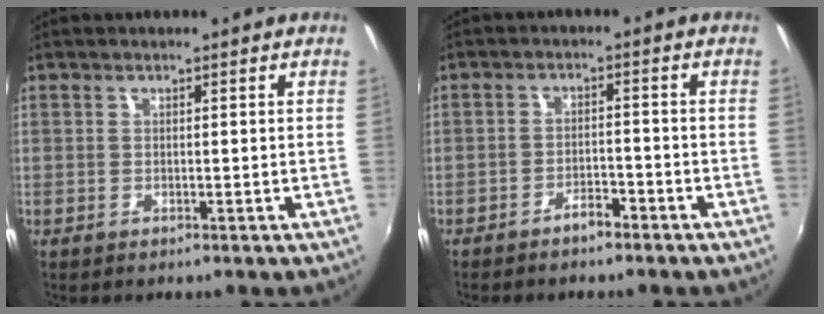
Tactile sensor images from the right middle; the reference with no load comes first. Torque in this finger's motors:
{"motor_torque": [1.08, -1.06, 0.12, 0.08]}